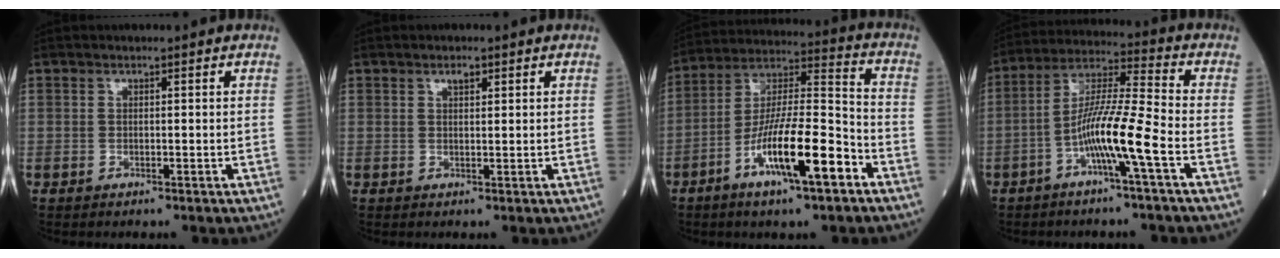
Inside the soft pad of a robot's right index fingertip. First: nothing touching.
{"total": 1.5, "force": [1.0, 0.6, 1.0], "torque": [-0.016, -0.001, 0.016]}
{"total": 15.2, "force": [-7.0, 2.2, 13.3], "torque": [-0.245, -0.004, -0.124]}
{"total": 10.3, "force": [-4.0, -0.6, 9.5], "torque": [-0.186, 0.010, -0.078]}